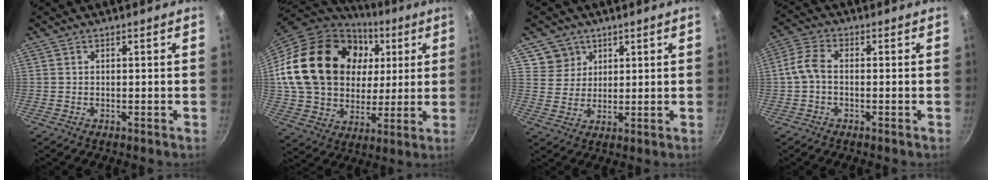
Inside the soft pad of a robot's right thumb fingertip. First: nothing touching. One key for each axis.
{"total": 29.5, "fx": 7.2, "fy": 22.0, "fz": 18.3, "tx": -0.314, "ty": 0.012, "tz": 0.136}
{"total": 5.5, "fx": 3.0, "fy": 4.6, "fz": 0.4, "tx": 0.024, "ty": -0.001, "tz": 0.057}
{"total": 4.6, "fx": -0.8, "fy": 2.9, "fz": 3.5, "tx": -0.081, "ty": 0.022, "tz": -0.027}